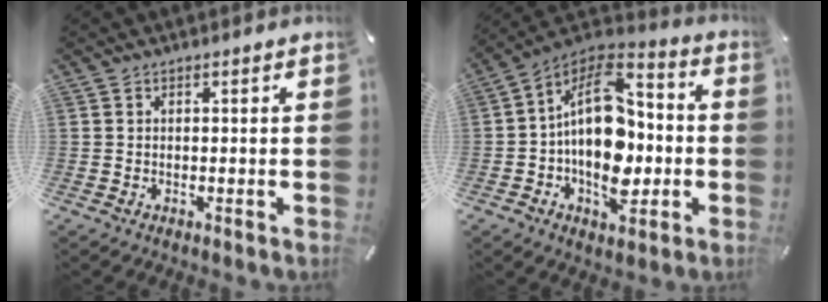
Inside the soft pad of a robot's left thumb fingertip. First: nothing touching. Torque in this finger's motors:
{"motor_torque": [0.27, 1.68, 1.62, 1.15, 0.32]}